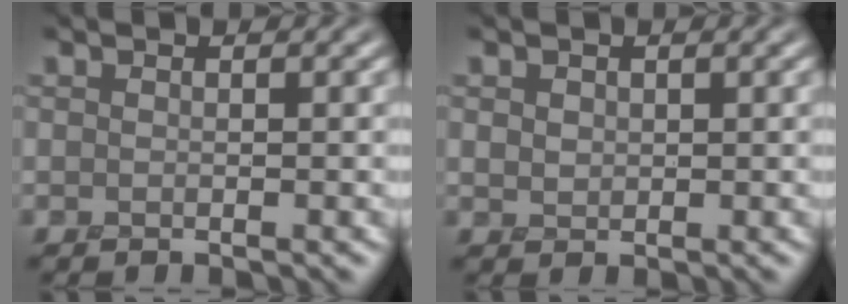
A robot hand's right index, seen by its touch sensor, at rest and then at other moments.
{"total": 1.1, "force": [0.4, 1.0, 0.4], "torque": [-0.012, -0.004, 0.012]}